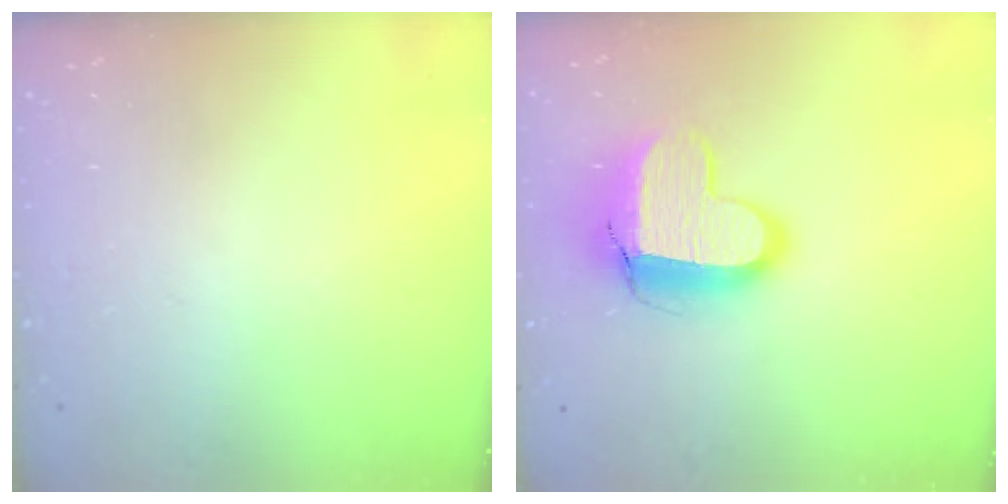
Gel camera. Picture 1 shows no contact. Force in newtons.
{"total": 12.7, "press": 12.6, "slide": 1.1}